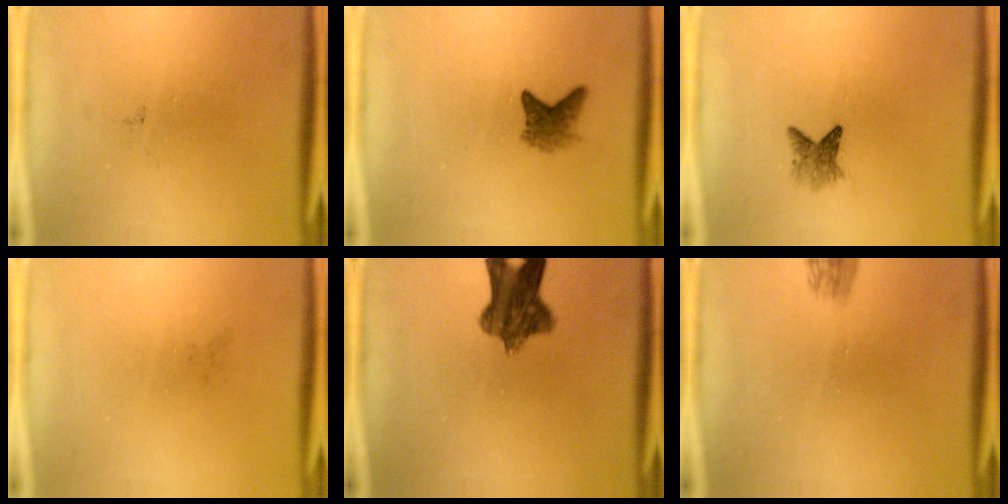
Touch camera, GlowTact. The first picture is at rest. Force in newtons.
{"total": 2.7}
{"total": 2.5}
{"total": 0.0}
{"total": 8.3}
{"total": 1.6}